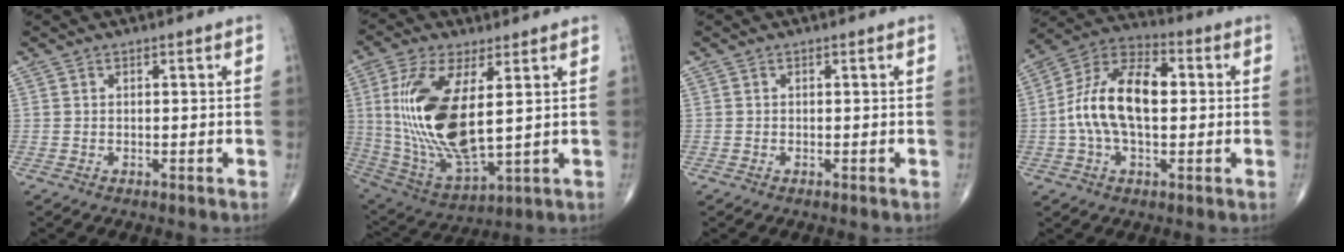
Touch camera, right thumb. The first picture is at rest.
{"total": 19.8, "force": [3.2, 7.8, 17.9], "torque": [-0.375, -0.026, 0.073]}
{"total": 0.0}
{"total": 15.3, "force": [0.4, 8.3, 12.9], "torque": [-0.237, 0.035, -0.003]}